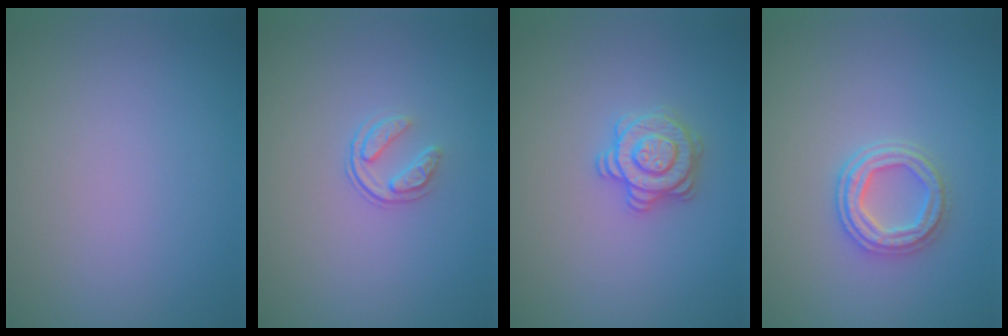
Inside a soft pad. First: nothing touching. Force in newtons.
{"total": 1.7, "press": 1.1, "slide": 1.3}
{"total": 2.8, "press": 2.7, "slide": 0.5}
{"total": 3.1, "press": 2.8, "slide": 1.3}